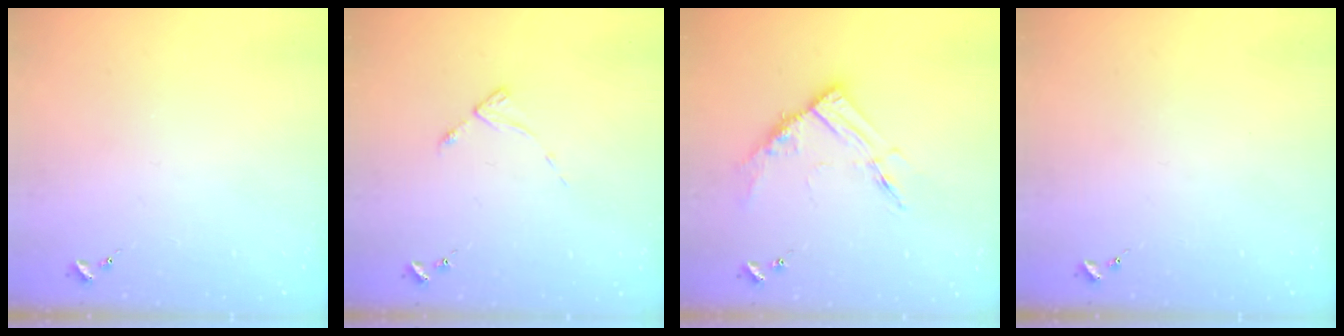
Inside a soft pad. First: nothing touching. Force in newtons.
{"total": 3.1, "press": 3.1, "slide": 0.4}
{"total": 11.9, "press": 11.9, "slide": 0.6}
{"total": 0.0}